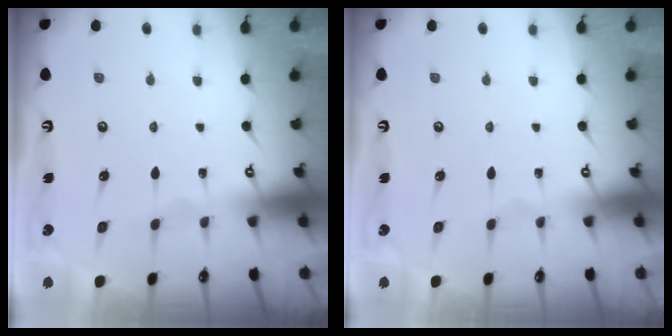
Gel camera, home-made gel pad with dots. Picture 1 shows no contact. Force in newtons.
{"total": 0.0}